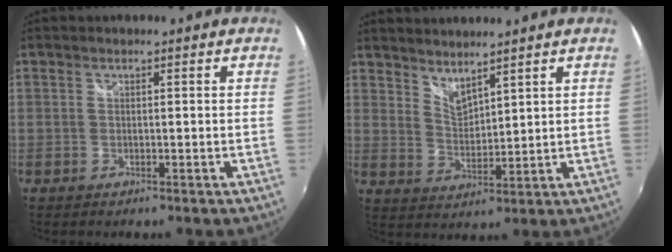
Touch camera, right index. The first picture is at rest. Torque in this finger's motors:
{"motor_torque": [-0.17, 0.20, -0.04, 0.00]}